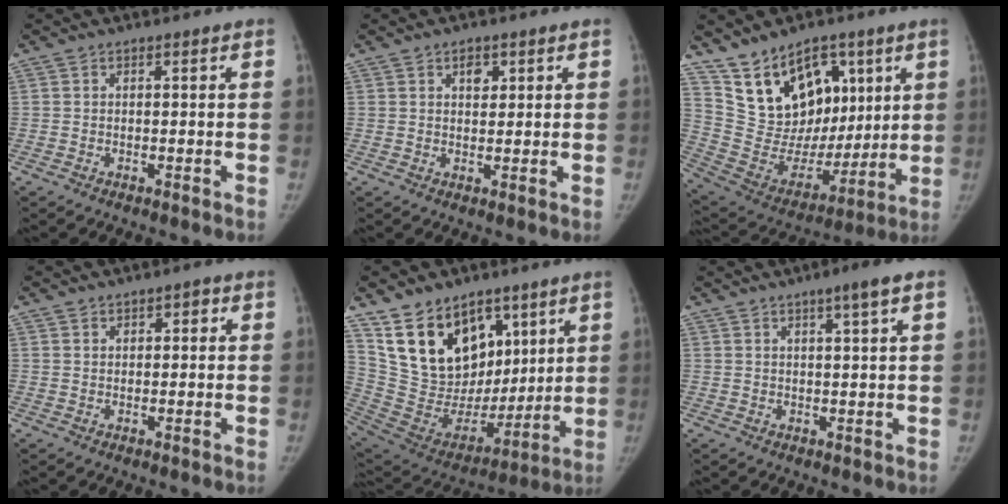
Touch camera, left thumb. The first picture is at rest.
{"total": 2.8, "force": [1.4, 1.8, 1.6], "torque": [-0.009, -0.006, 0.020]}
{"total": 20.0, "force": [10.5, 13.4, 10.6], "torque": [-0.130, -0.032, 0.209]}
{"total": 1.9, "force": [0.9, 1.4, 1.0], "torque": [0.001, -0.002, 0.011]}
{"total": 21.8, "force": [12.0, 14.0, 11.5], "torque": [-0.154, -0.039, 0.239]}
{"total": 4.3, "force": [2.3, 0.1, 3.6], "torque": [-0.055, -0.005, 0.034]}